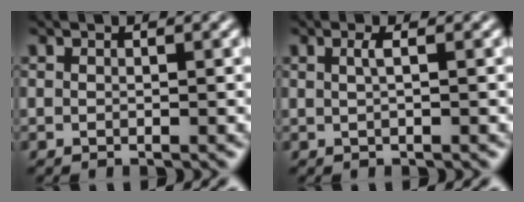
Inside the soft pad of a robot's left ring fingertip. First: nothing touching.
{"total": 1.2, "force": [0.3, 0.3, 1.1], "torque": [-0.020, 0.004, 0.003]}